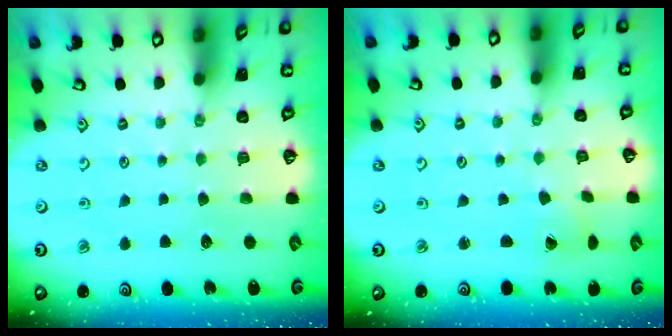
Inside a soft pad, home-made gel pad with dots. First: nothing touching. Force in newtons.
{"total": 2.5, "press": 2.5, "slide": 0.1}